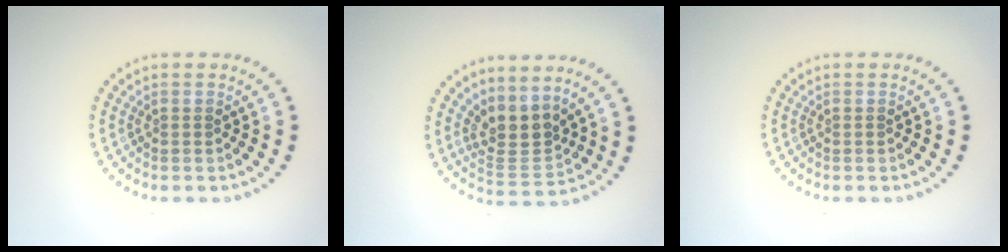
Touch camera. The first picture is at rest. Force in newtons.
{"total": 3.3, "press": 2.4, "slide": 2.2}
{"total": 0.0}